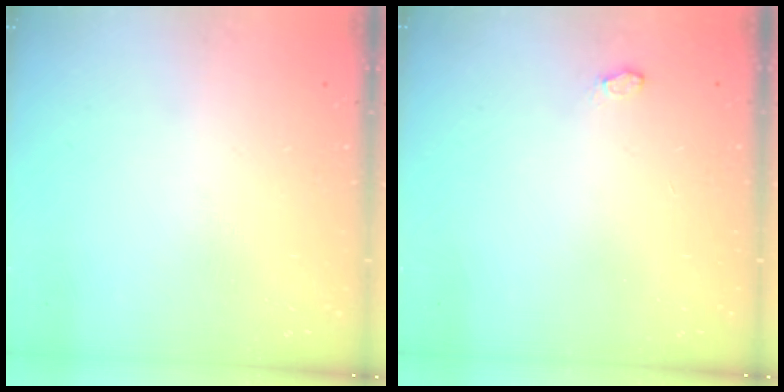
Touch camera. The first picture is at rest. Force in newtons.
{"total": 4.1, "press": 3.5, "slide": 2.1}